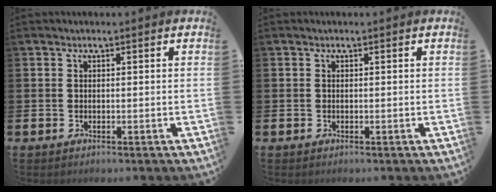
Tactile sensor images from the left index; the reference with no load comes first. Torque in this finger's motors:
{"motor_torque": [0.00, 0.00, 0.00, 0.00]}